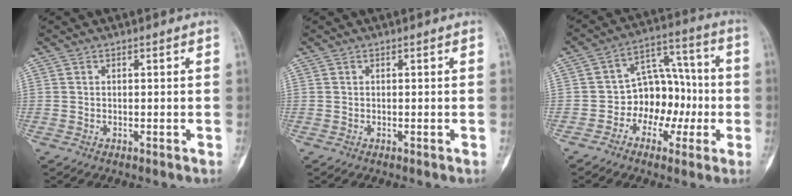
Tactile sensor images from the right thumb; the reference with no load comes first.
{"total": 0.0}
{"total": 11.0, "force": [-2.6, 8.5, 6.4], "torque": [-0.047, 0.051, -0.050]}